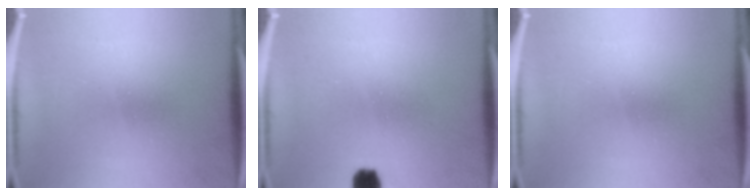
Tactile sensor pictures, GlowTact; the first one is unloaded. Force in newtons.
{"total": 3.5}
{"total": 0.0}